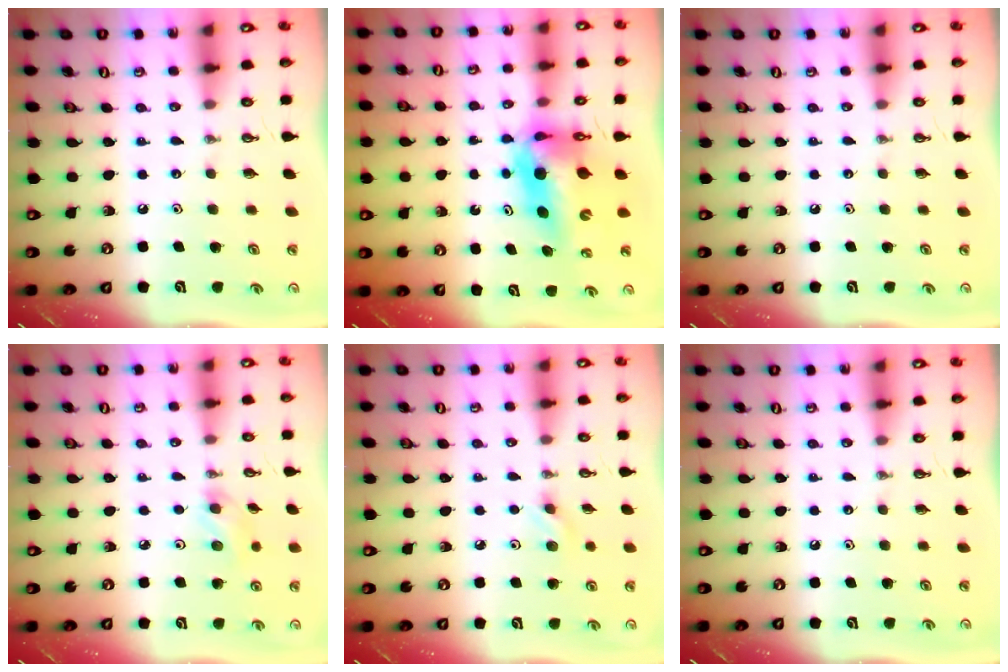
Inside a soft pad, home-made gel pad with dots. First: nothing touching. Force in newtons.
{"total": 11.2, "press": 10.9, "slide": 2.6}
{"total": 0.0}
{"total": 4.6, "press": 4.6, "slide": 0.4}
{"total": 5.7, "press": 5.5, "slide": 1.6}
{"total": 0.0}